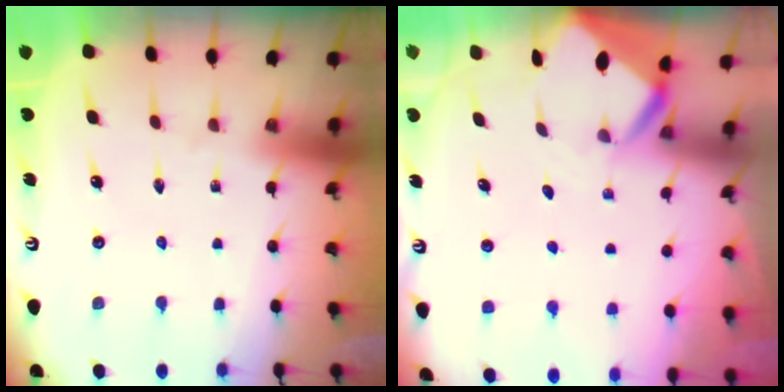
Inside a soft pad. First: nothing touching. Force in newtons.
{"total": 3.9, "press": 3.9, "slide": 0.2}